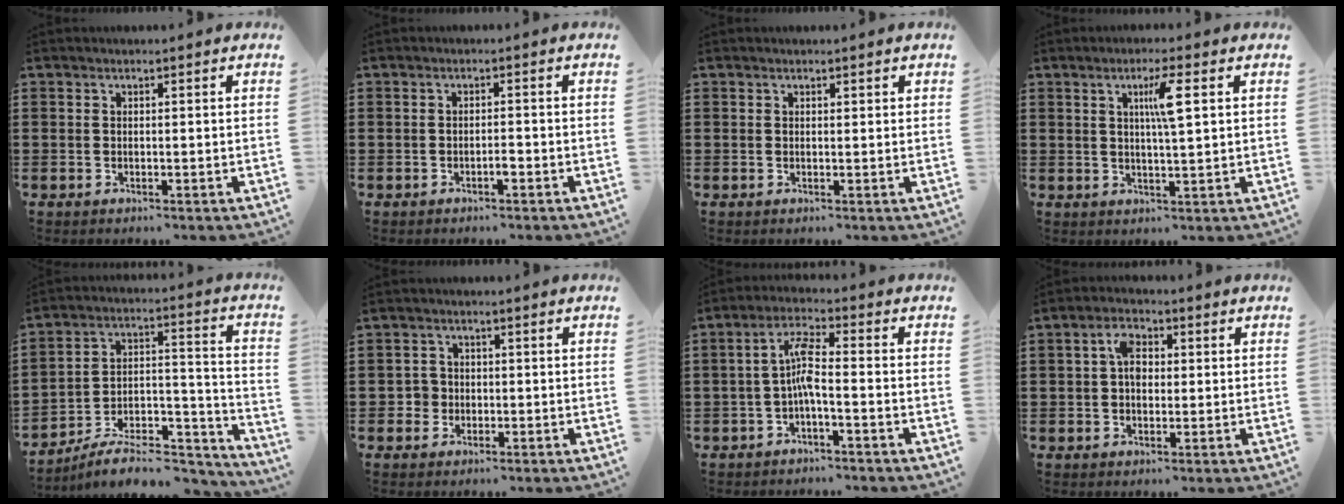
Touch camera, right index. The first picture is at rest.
{"total": 1.5, "force": [-0.9, 0.2, 1.2], "torque": [-0.024, -0.003, -0.015]}
{"total": 1.0, "force": [0.9, 0.5, 0.1], "torque": [0.004, -0.001, 0.016]}
{"total": 4.8, "force": [1.5, 0.2, 4.5], "torque": [-0.083, -0.001, 0.019]}
{"total": 8.8, "force": [-7.4, 2.8, 3.7], "torque": [-0.051, 0.023, -0.138]}
{"total": 2.4, "force": [-0.7, 2.3, 0.5], "torque": [-0.019, 0.005, -0.017]}
{"total": 5.1, "force": [-1.3, 1.1, 4.8], "torque": [-0.096, 0.009, -0.028]}
{"total": 4.2, "force": [0.5, 2.6, 3.2], "torque": [-0.068, 0.014, 0.006]}